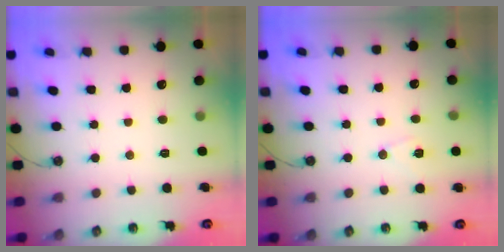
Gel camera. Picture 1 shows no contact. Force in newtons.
{"total": 6.4, "press": 6.3, "slide": 1.2}